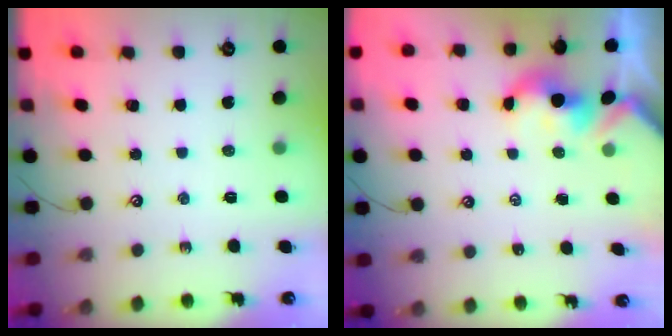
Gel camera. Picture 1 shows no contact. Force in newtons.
{"total": 1.6, "press": 1.6, "slide": 0.2}